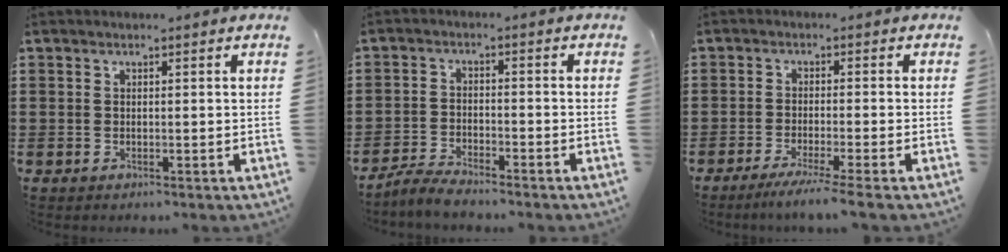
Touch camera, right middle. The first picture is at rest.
{"total": 3.4, "force": [-3.4, 0.3, 0.7], "torque": [-0.022, 0.006, -0.072]}
{"total": 3.5, "force": [-2.9, -0.5, 2.0], "torque": [-0.038, -0.011, -0.055]}